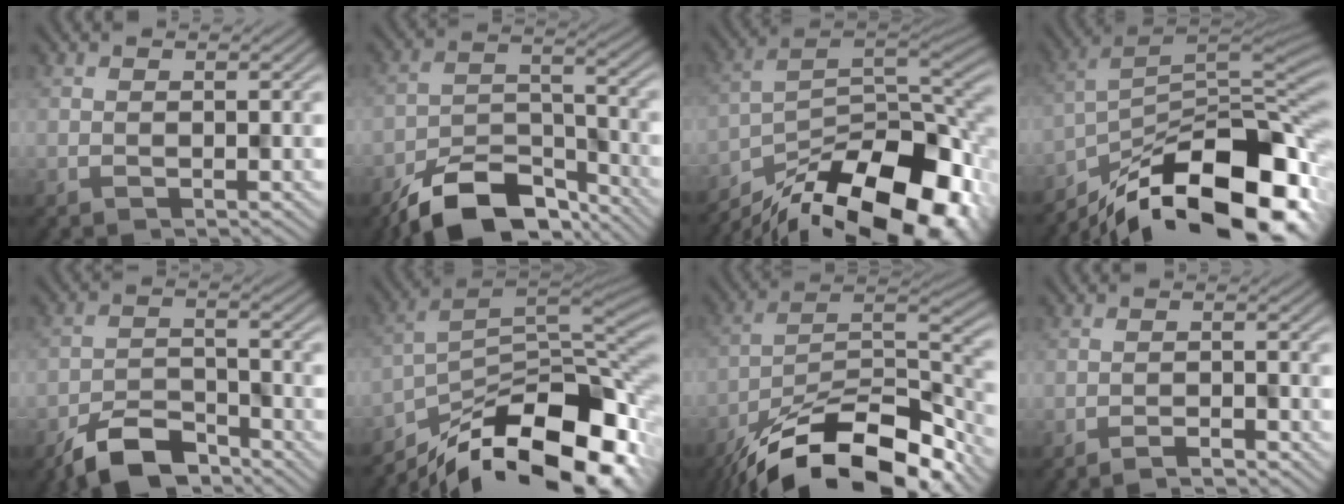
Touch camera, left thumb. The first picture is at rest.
{"total": 11.3, "force": [-8.7, 4.7, 5.5], "torque": [-0.095, -0.008, -0.158]}
{"total": 17.6, "force": [-11.7, 7.1, 11.2], "torque": [-0.203, -0.031, -0.184]}
{"total": 16.7, "force": [-11.0, 6.3, 10.9], "torque": [-0.205, -0.019, -0.174]}
{"total": 7.5, "force": [-5.9, 3.0, 3.5], "torque": [-0.063, -0.006, -0.123]}
{"total": 15.8, "force": [-10.6, 6.2, 10.0], "torque": [-0.188, -0.017, -0.170]}
{"total": 17.0, "force": [-12.5, 5.8, 10.1], "torque": [-0.200, -0.021, -0.205]}
{"total": 2.2, "force": [-1.9, 0.2, 1.1], "torque": [-0.019, 0.005, -0.036]}